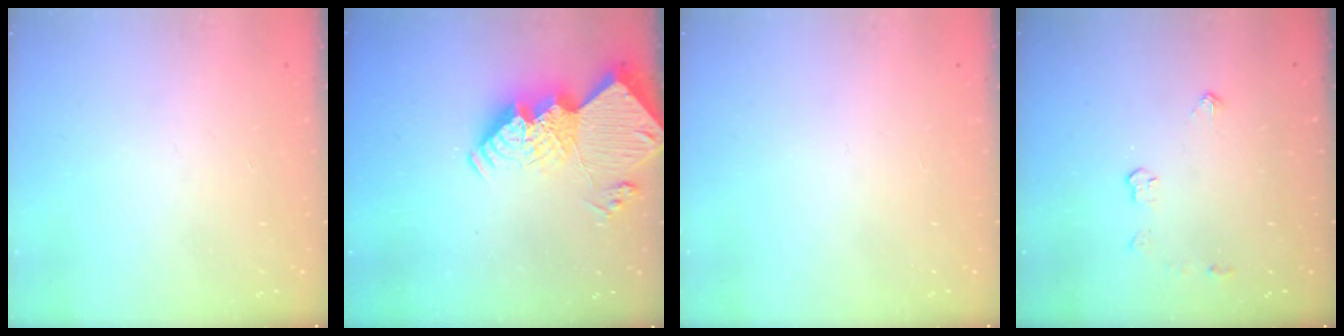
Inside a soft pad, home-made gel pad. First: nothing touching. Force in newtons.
{"total": 19.8, "press": 19.8, "slide": 1.9}
{"total": 0.0}
{"total": 4.0, "press": 3.9, "slide": 0.7}